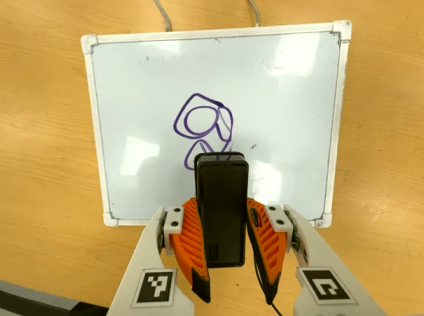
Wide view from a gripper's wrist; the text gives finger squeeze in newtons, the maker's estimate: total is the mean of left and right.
{"total": 7.1, "left": 6.1, "right": 8.2}